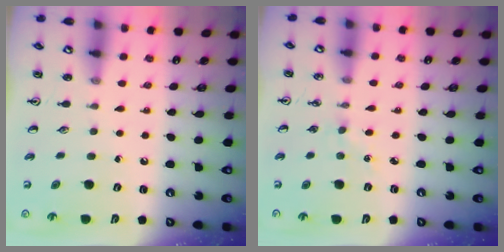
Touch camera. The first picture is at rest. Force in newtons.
{"total": 2.5, "press": 2.5, "slide": 0.4}